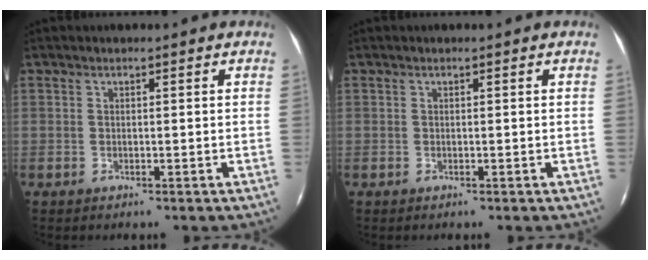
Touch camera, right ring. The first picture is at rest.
{"total": 0.0}